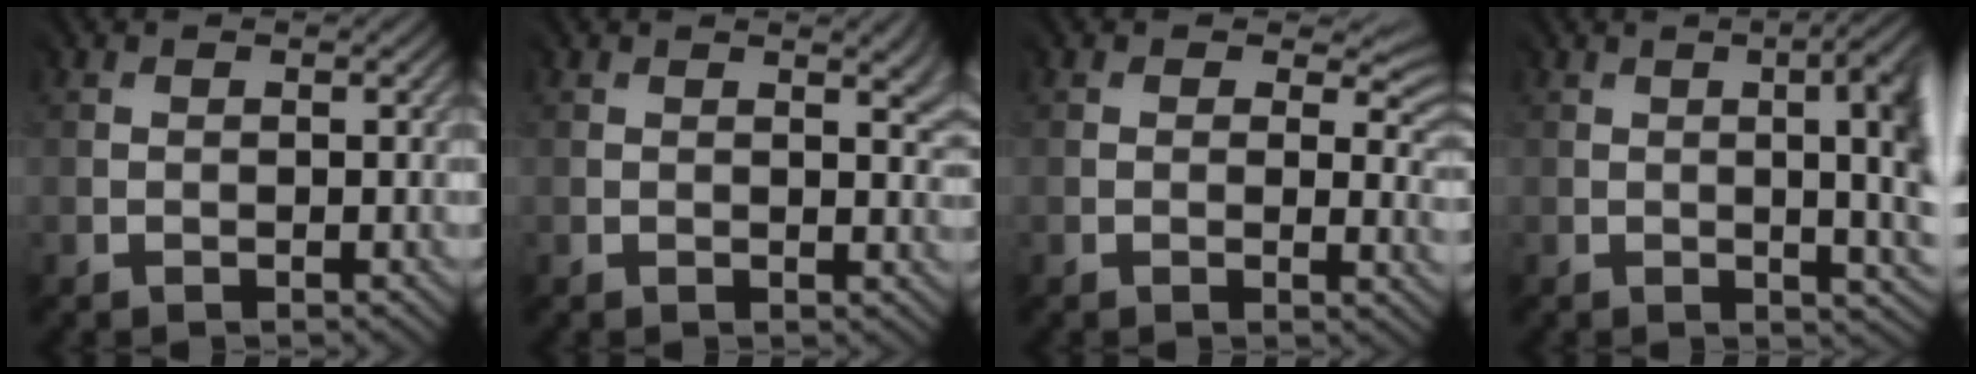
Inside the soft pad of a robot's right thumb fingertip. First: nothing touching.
{"total": 3.8, "force": [0.9, 1.3, 3.5], "torque": [-0.038, 0.000, 0.014]}
{"total": 4.9, "force": [1.5, 2.8, 3.8], "torque": [-0.052, -0.007, 0.020]}
{"total": 10.7, "force": [0.1, 4.2, 9.9], "torque": [-0.091, 0.011, -0.007]}